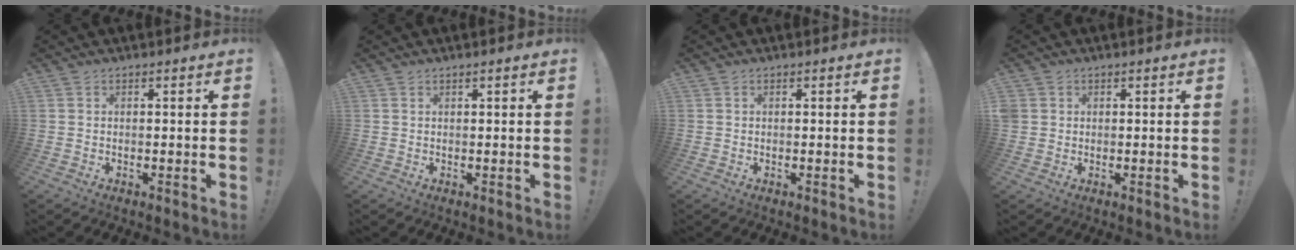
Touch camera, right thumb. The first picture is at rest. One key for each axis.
{"total": 0.5, "fx": 0.4, "fy": -0.1, "fz": 0.3, "tx": -0.007, "ty": -0.001, "tz": 0.007}
{"total": 0.0}
{"total": 1.8, "fx": 0.6, "fy": 1.6, "fz": 0.3, "tx": -0.010, "ty": 0.005, "tz": 0.013}